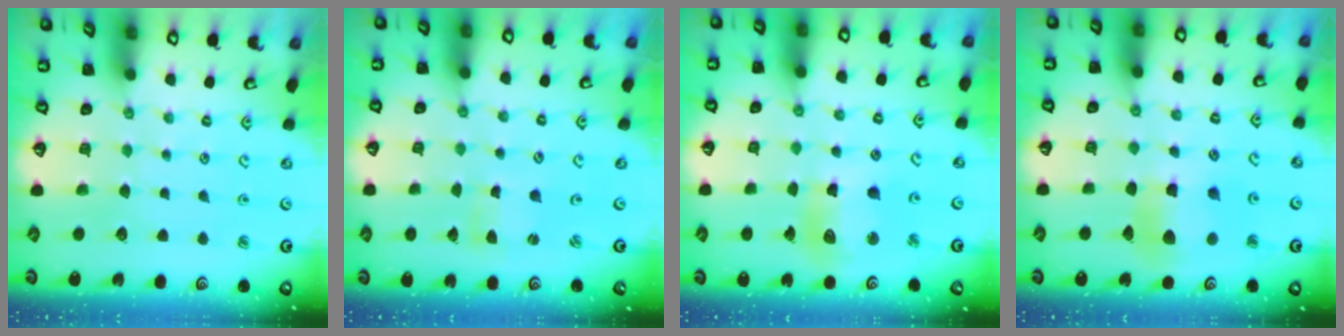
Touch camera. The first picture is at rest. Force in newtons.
{"total": 0.8, "press": 0.8, "slide": 0.1}
{"total": 11.9, "press": 11.6, "slide": 2.6}
{"total": 8.9, "press": 8.8, "slide": 1.2}